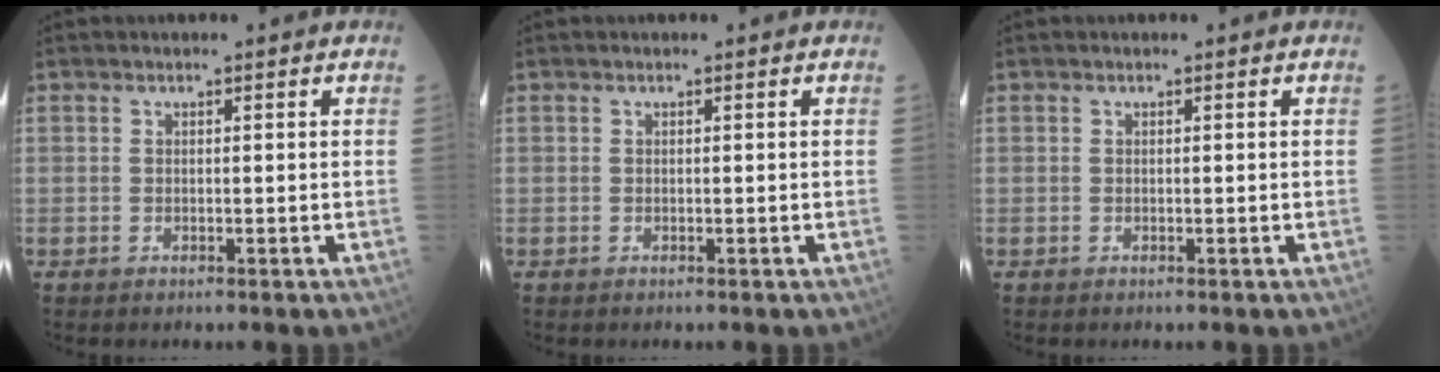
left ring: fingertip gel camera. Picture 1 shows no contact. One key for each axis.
{"total": 0.0}
{"total": 0.0}